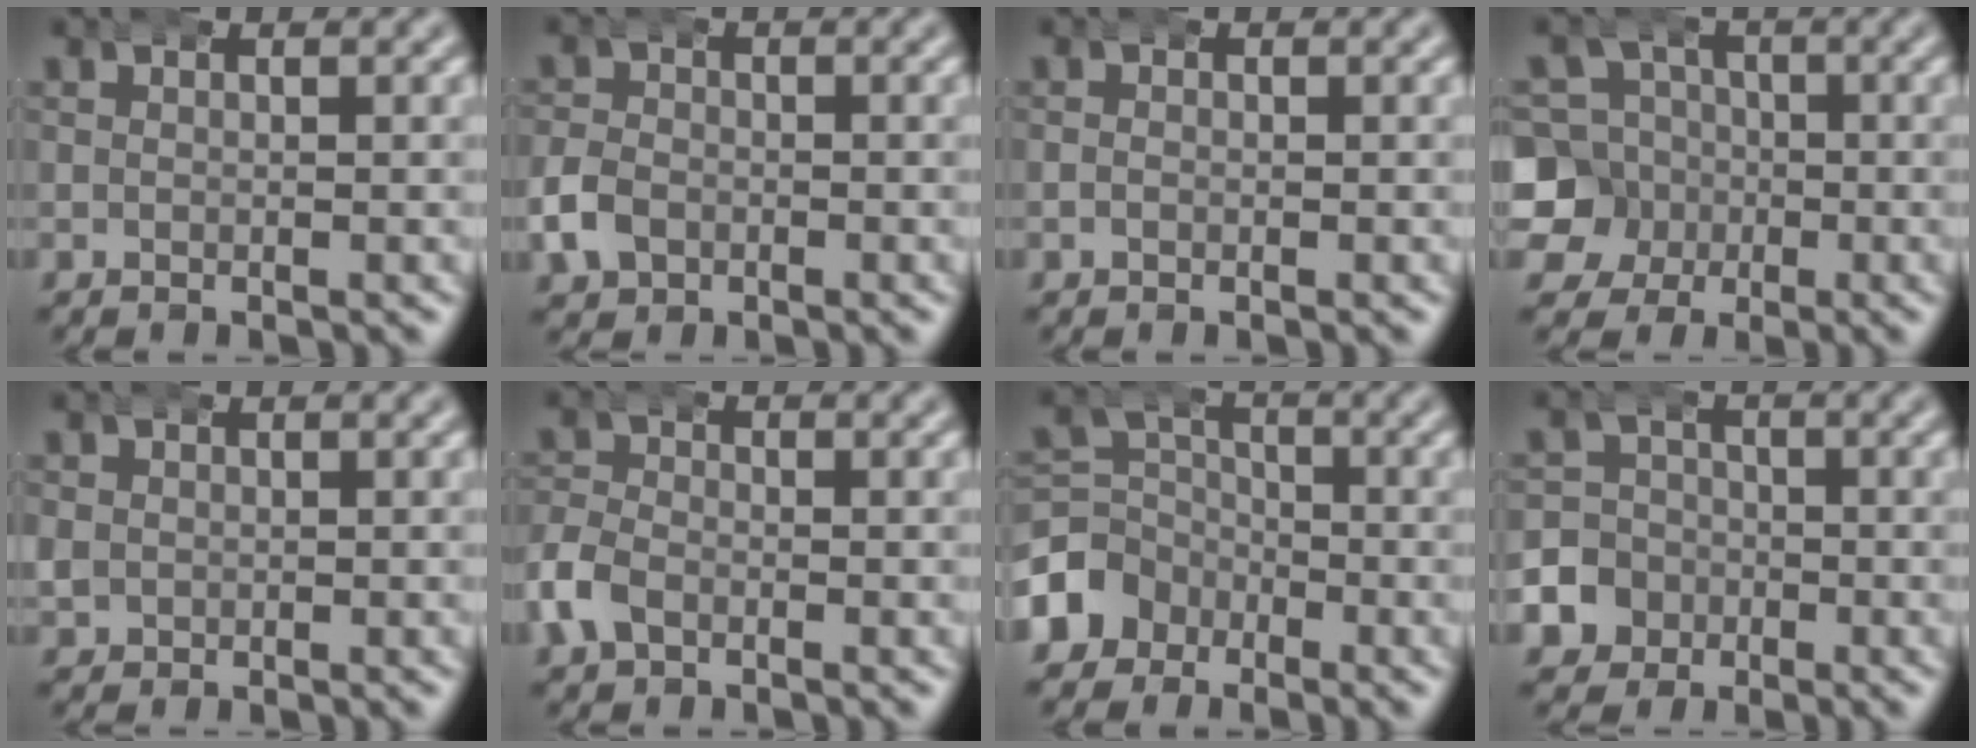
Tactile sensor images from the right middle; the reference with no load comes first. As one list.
[{"total": 2.7, "force": [-1.1, 2.3, 1.0], "torque": [-0.027, 0.003, -0.026]}, {"total": 0.0}, {"total": 11.9, "force": [-1.9, 11.4, 3.1], "torque": [-0.102, -0.049, -0.039]}, {"total": 2.1, "force": [-0.1, 2.1, 0.6], "torque": [-0.028, -0.005, 0.000]}, {"total": 3.1, "force": [-1.5, 2.3, 1.3], "torque": [-0.041, -0.003, -0.033]}, {"total": 6.2, "force": [-2.5, 5.5, 1.5], "torque": [-0.040, -0.021, -0.046]}, {"total": 9.6, "force": [-3.8, 8.7, 1.6], "torque": [-0.055, -0.034, -0.072]}]